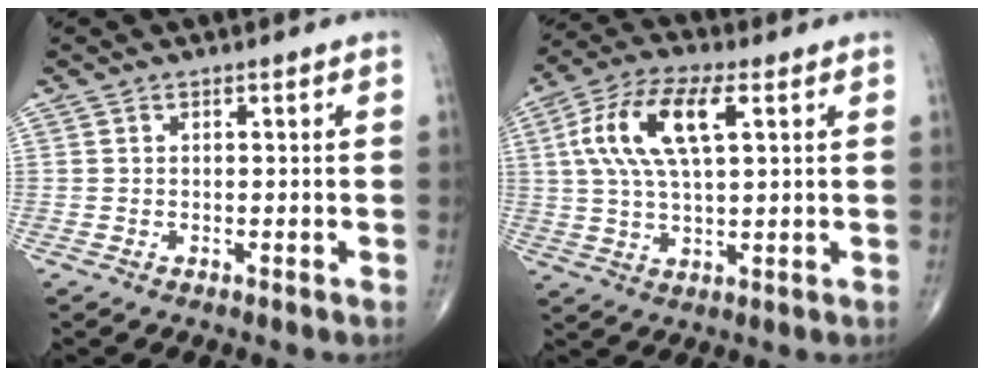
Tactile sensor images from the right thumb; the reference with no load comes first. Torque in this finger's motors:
{"motor_torque": [0.11, 0.37, 0.47, -0.43, 0.32]}